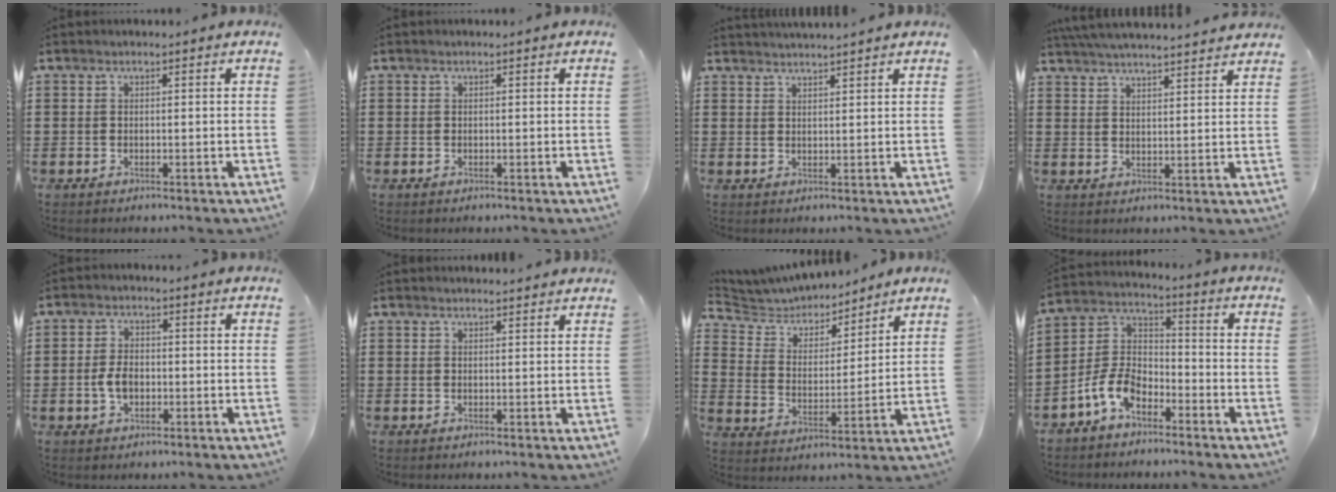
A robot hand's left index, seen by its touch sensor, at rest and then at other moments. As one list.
[{"total": 0.0}, {"total": 2.0, "force": [1.9, -0.4, 0.1], "torque": [-0.005, -0.003, 0.037]}, {"total": 4.6, "force": [4.6, -0.4, 0.9], "torque": [-0.032, -0.019, 0.083]}, {"total": 3.9, "force": [-0.6, 2.3, 3.1], "torque": [-0.079, -0.004, -0.018]}, {"total": 1.4, "force": [1.4, 0.0, 0.2], "torque": [-0.007, -0.002, 0.028]}, {"total": 5.9, "force": [5.7, 1.2, 0.5], "torque": [-0.043, -0.036, 0.099]}, {"total": 8.0, "force": [-5.2, 4.1, 4.3], "torque": [-0.118, 0.005, -0.108]}]